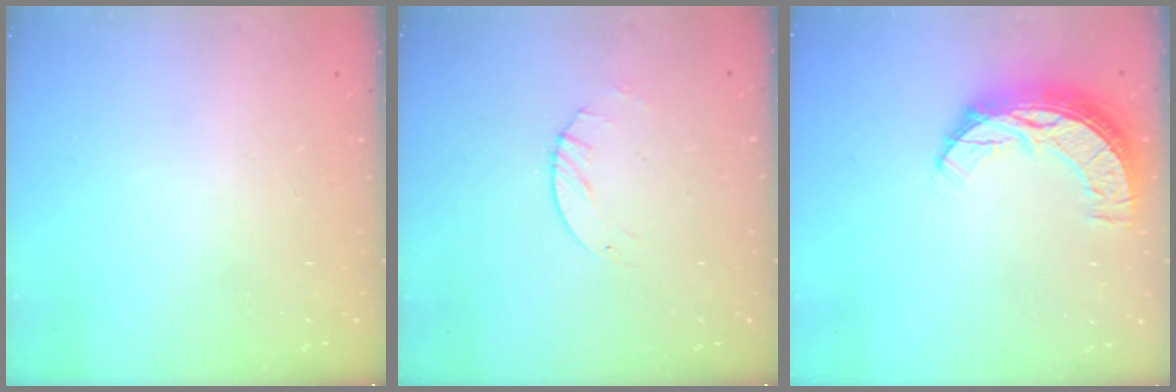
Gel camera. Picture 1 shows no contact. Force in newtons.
{"total": 2.6, "press": 2.6, "slide": 0.3}
{"total": 10.4, "press": 10.3, "slide": 0.9}